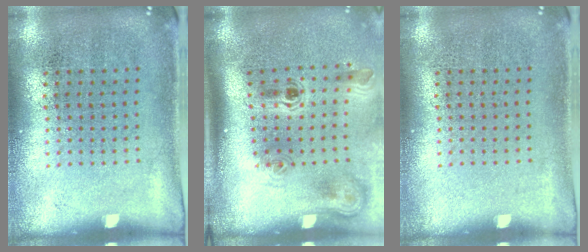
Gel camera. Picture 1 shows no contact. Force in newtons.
{"total": 2.3, "press": 1.5, "slide": 1.8}
{"total": 0.0}